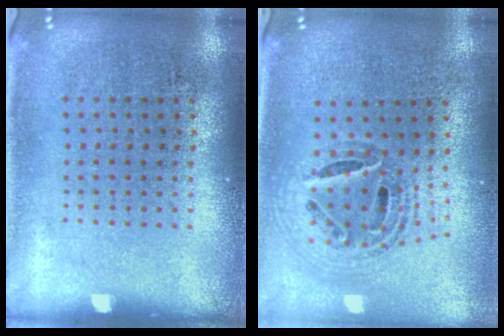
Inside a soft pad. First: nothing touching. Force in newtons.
{"total": 1.2, "press": 1.1, "slide": 0.4}